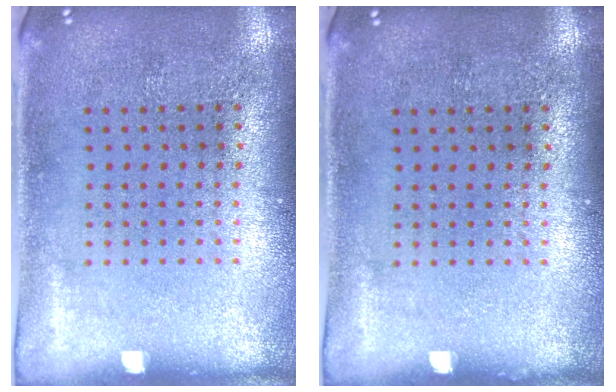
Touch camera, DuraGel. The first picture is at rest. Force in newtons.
{"total": 0.0}